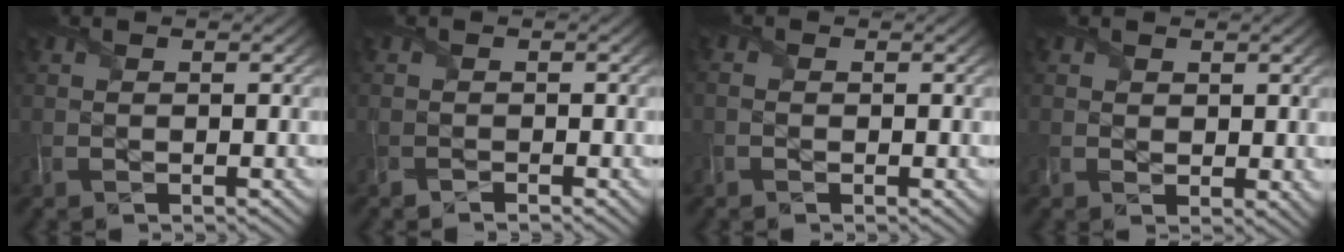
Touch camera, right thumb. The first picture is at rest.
{"total": 1.2, "force": [-1.2, 0.1, -0.2], "torque": [0.002, -0.007, -0.028]}
{"total": 1.0, "force": [-0.7, 0.7, 0.3], "torque": [-0.004, -0.006, -0.012]}
{"total": 2.2, "force": [1.0, 1.7, 1.0], "torque": [-0.013, -0.007, 0.020]}